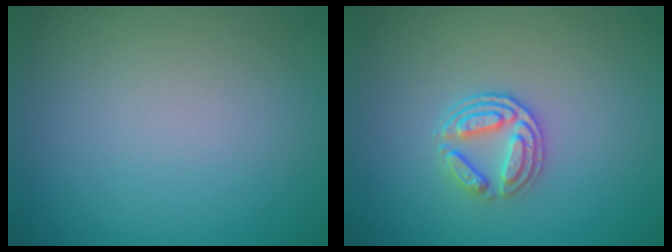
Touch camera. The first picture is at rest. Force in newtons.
{"total": 2.9, "press": 2.5, "slide": 1.6}